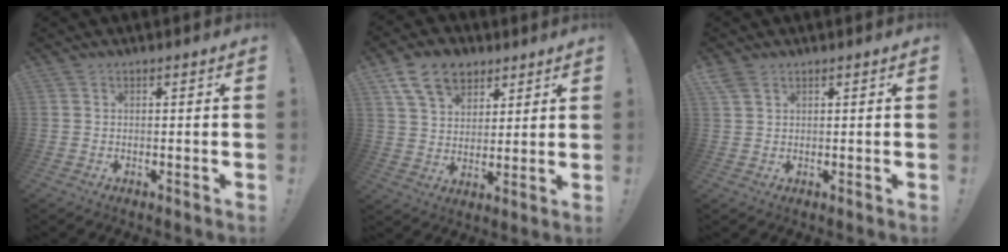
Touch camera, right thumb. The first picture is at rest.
{"total": 13.2, "force": [7.6, 9.0, 5.9], "torque": [-0.098, -0.031, 0.147]}
{"total": 2.8, "force": [1.8, 1.6, 1.5], "torque": [-0.031, -0.003, 0.036]}